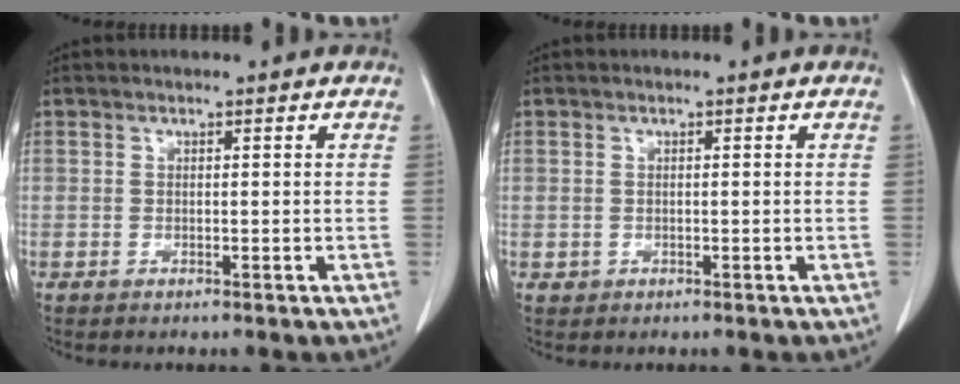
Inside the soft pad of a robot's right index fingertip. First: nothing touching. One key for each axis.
{"total": 0.8, "fx": -0.1, "fy": 0.8, "fz": 0.0, "tx": 0.003, "ty": 0.005, "tz": 0.001}